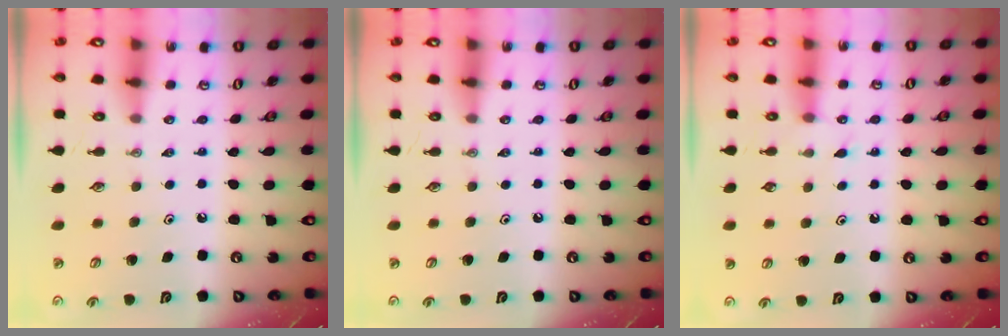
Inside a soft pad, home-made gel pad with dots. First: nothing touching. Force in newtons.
{"total": 0.0}
{"total": 3.6, "press": 3.6, "slide": 0.4}